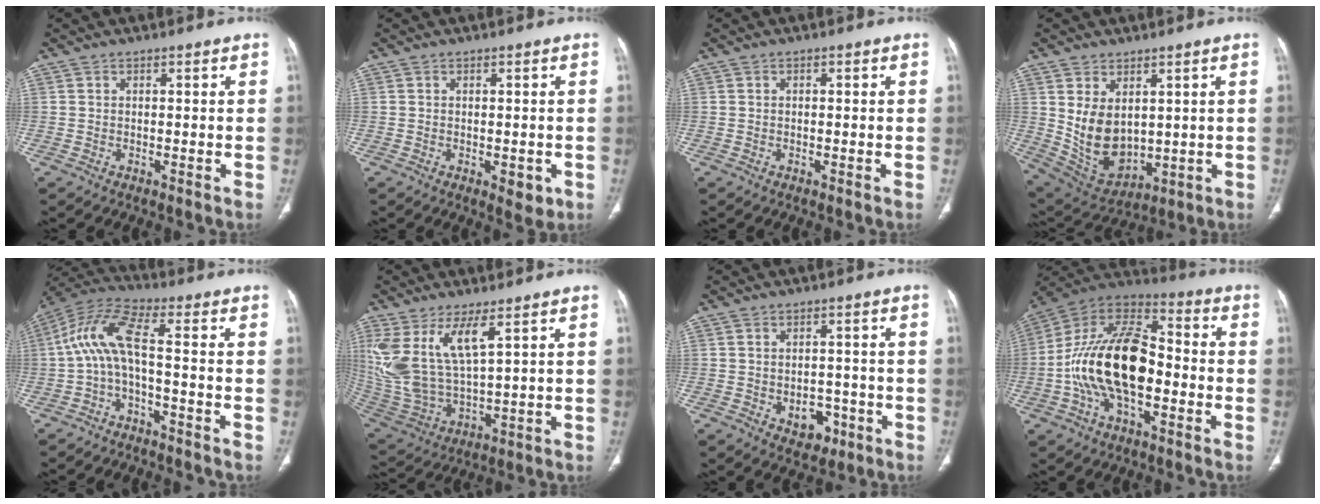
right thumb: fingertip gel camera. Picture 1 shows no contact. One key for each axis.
{"total": 3.2, "fx": -1.0, "fy": 1.7, "fz": 2.5, "tx": -0.019, "ty": -0.003, "tz": -0.005}
{"total": 0.0}
{"total": 11.4, "fx": 1.8, "fy": 7.6, "fz": 8.3, "tx": -0.126, "ty": -0.014, "tz": 0.068}
{"total": 9.2, "fx": -2.2, "fy": 2.2, "fz": 8.7, "tx": -0.196, "ty": 0.052, "tz": -0.049}
{"total": 14.5, "fx": 6.3, "fy": 5.4, "fz": 11.8, "tx": -0.258, "ty": -0.031, "tz": 0.147}
{"total": 5.4, "fx": -2.0, "fy": 4.0, "fz": 3.0, "tx": -0.015, "ty": 0.017, "tz": -0.017}
{"total": 21.0, "fx": -3.6, "fy": 11.3, "fz": 17.4, "tx": -0.307, "ty": 0.043, "tz": -0.068}